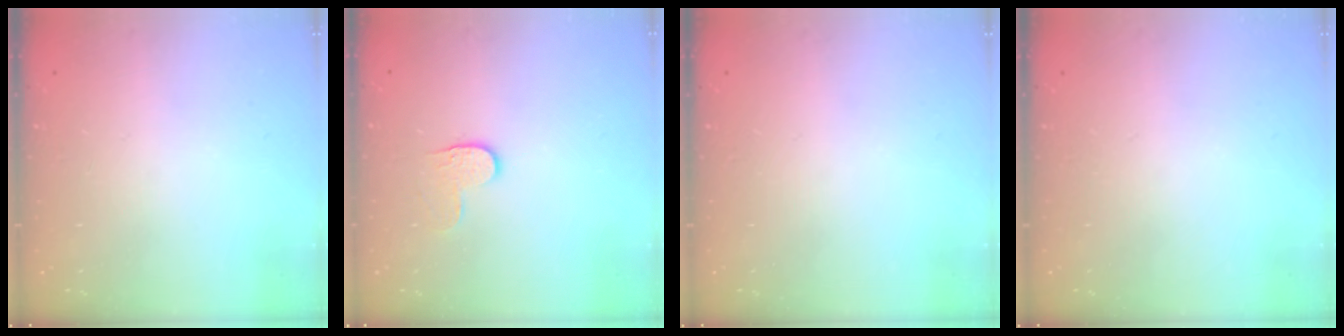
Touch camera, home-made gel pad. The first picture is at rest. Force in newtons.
{"total": 4.0, "press": 4.0, "slide": 0.5}
{"total": 0.0}
{"total": 0.0}